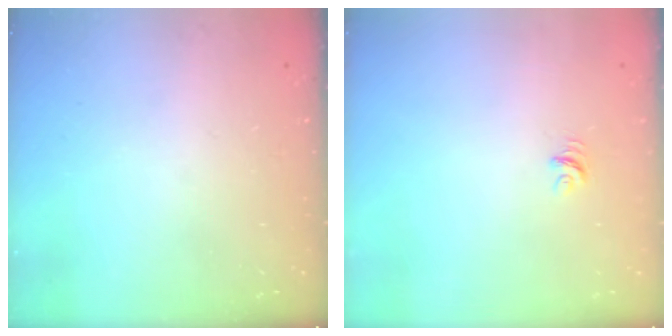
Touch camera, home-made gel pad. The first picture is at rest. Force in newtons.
{"total": 3.5, "press": 3.5, "slide": 0.1}